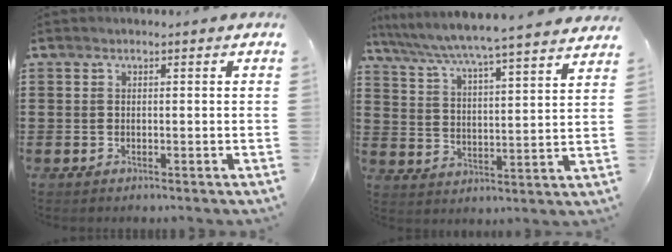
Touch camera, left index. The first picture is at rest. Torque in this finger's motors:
{"motor_torque": [2.14, 0.00, 0.80, 0.21]}